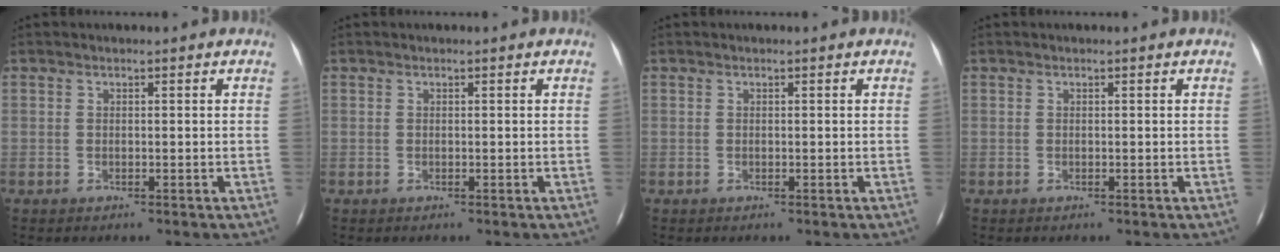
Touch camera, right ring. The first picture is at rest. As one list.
[{"total": 0.0}, {"total": 0.0}, {"total": 0.0}]